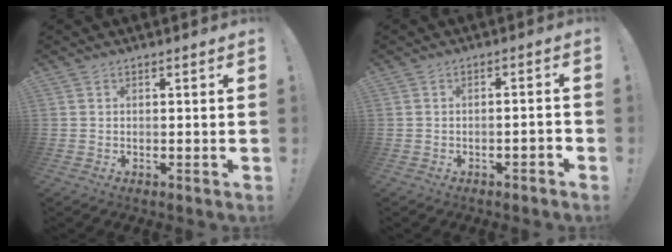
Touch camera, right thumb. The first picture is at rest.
{"total": 2.5, "force": [-1.7, 0.2, 1.8], "torque": [-0.025, 0.005, -0.029]}